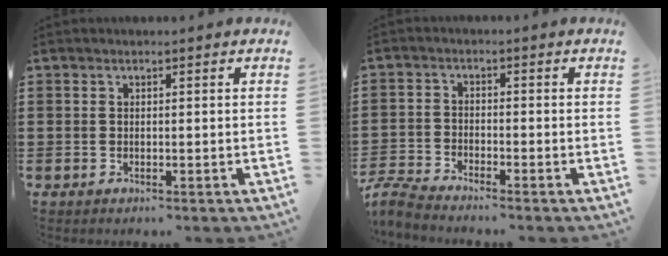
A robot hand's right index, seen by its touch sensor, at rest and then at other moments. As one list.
[{"total": 3.7, "force": [-3.7, 0.1, 0.6], "torque": [-0.035, -0.008, -0.081]}]